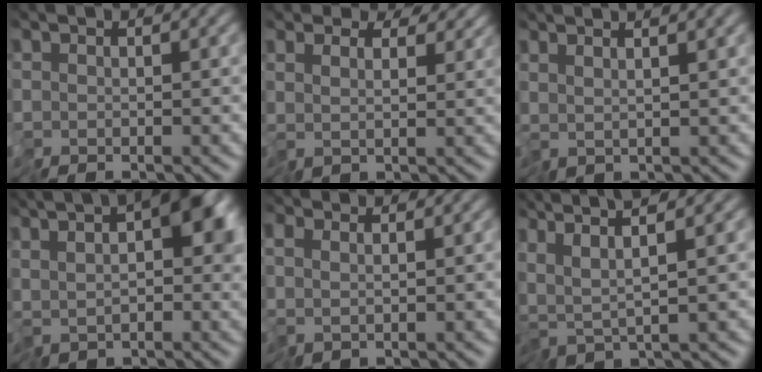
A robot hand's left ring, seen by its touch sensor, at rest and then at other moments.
{"total": 4.3, "force": [3.3, 2.1, 1.7], "torque": [-0.047, 0.009, 0.045]}
{"total": 3.5, "force": [2.5, 0.1, 2.4], "torque": [-0.034, 0.016, 0.041]}
{"total": 7.5, "force": [2.0, 3.1, 6.5], "torque": [-0.101, 0.010, 0.030]}
{"total": 1.0, "force": [0.5, 0.5, 0.7], "torque": [-0.017, 0.003, 0.008]}
{"total": 6.4, "force": [3.7, 0.3, 5.2], "torque": [-0.099, 0.021, 0.060]}